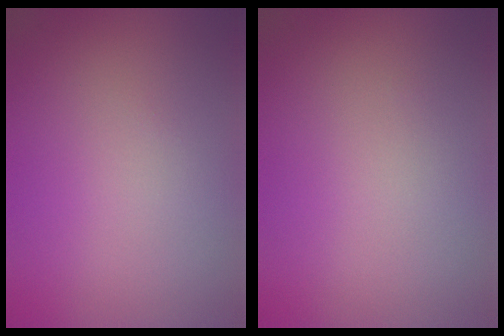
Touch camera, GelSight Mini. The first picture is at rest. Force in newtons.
{"total": 0.0}